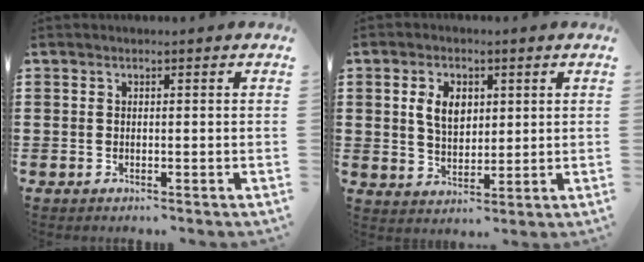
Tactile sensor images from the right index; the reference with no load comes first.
{"total": 5.3, "force": [1.5, 3.4, 3.7], "torque": [-0.083, 0.007, 0.022]}